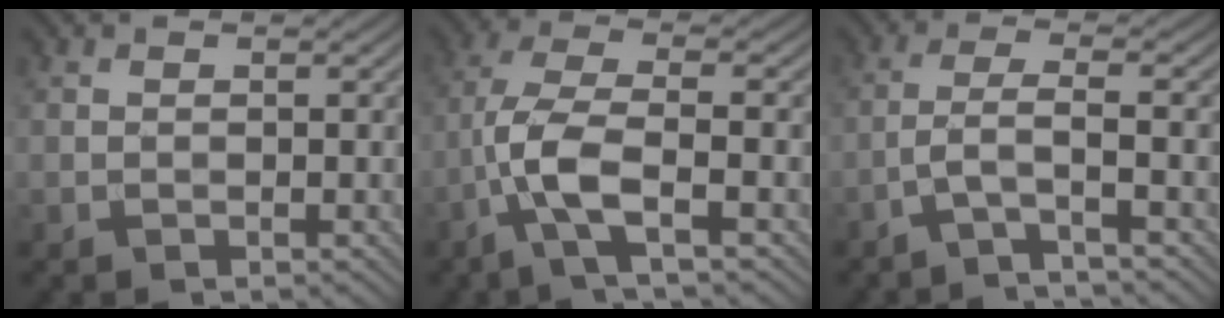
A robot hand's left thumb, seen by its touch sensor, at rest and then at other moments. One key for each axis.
{"total": 7.4, "fx": -2.9, "fy": 1.9, "fz": 6.5, "tx": -0.141, "ty": 0.009, "tz": -0.075}
{"total": 3.6, "fx": -1.9, "fy": 0.4, "fz": 3.0, "tx": -0.052, "ty": 0.013, "tz": -0.062}